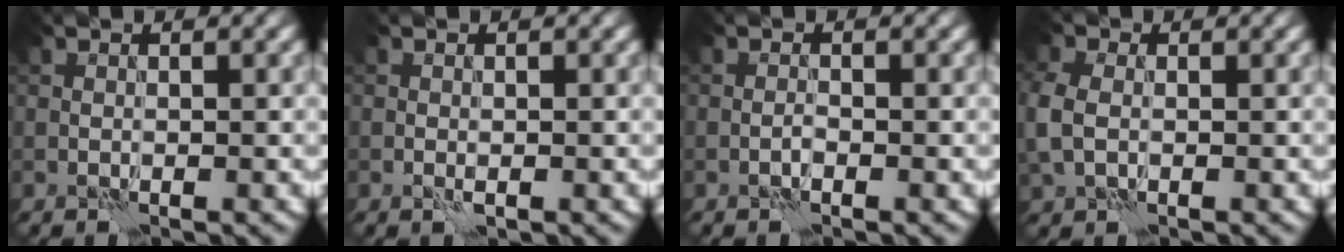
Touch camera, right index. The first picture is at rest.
{"total": 0.6, "force": [-0.3, 0.2, 0.5], "torque": [-0.009, -0.002, -0.005]}
{"total": 0.5, "force": [-0.4, 0.1, 0.3], "torque": [-0.007, 0.005, -0.009]}
{"total": 3.2, "force": [-0.1, 2.6, 2.0], "torque": [-0.060, 0.005, -0.007]}